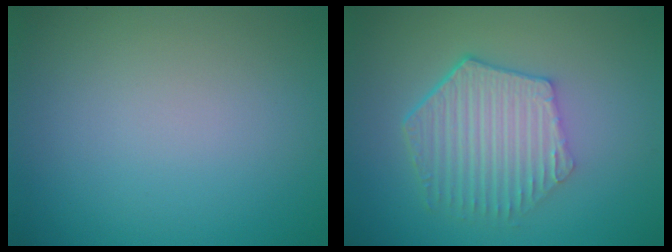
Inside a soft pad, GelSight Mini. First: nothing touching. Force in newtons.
{"total": 5.7, "press": 4.2, "slide": 3.9}